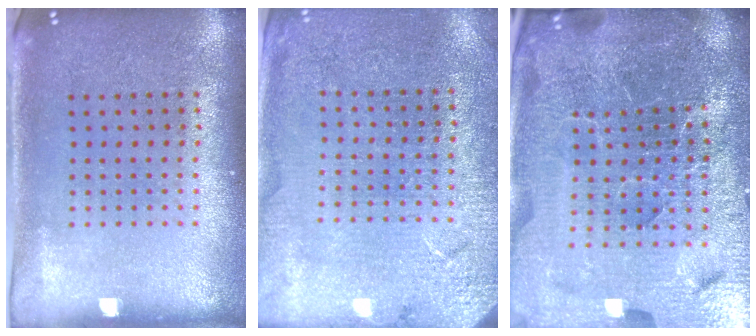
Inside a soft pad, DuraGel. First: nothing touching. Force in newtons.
{"total": 2.7, "press": 2.7, "slide": 0.1}
{"total": 6.9, "press": 6.0, "slide": 3.4}